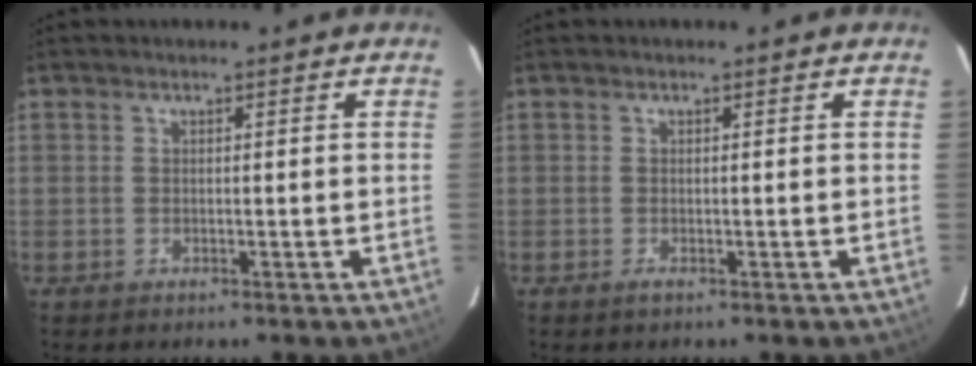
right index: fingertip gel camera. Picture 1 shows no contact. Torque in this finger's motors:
{"motor_torque": [-0.07, -0.05, 0.03, -0.01]}